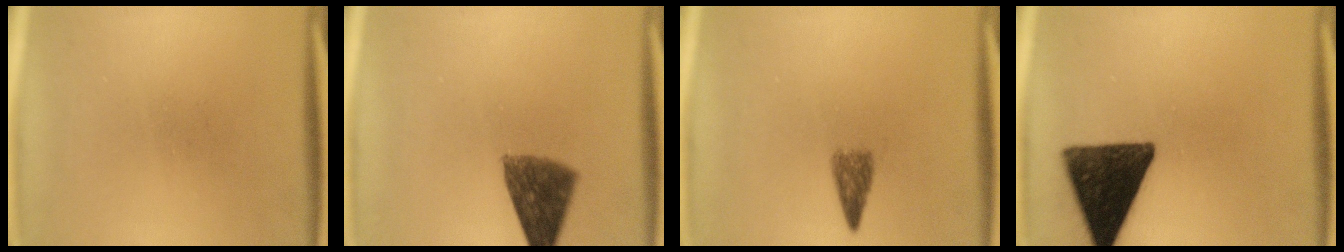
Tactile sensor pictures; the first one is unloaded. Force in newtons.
{"total": 8.5}
{"total": 2.5}
{"total": 14.7}